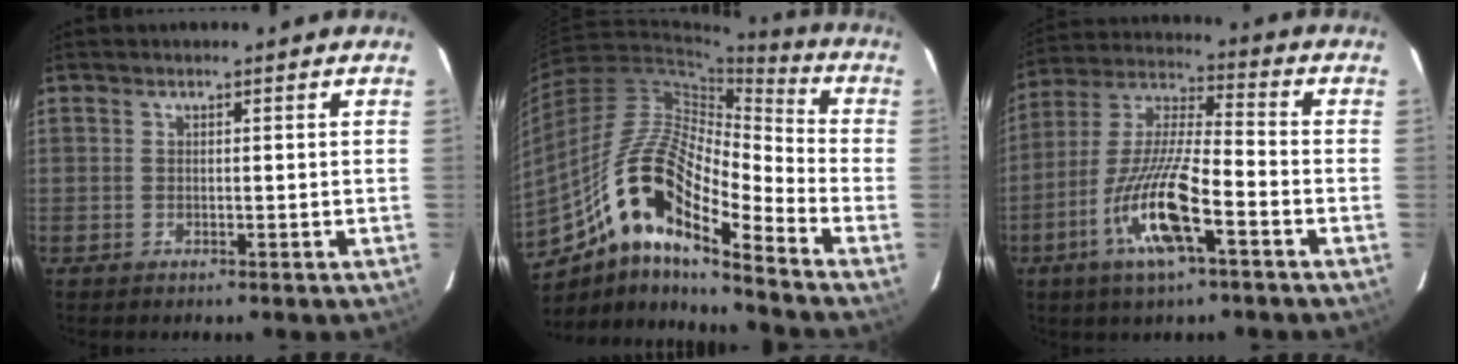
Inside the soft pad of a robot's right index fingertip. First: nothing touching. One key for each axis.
{"total": 16.5, "fx": -9.2, "fy": 3.8, "fz": 13.1, "tx": -0.252, "ty": 0.032, "tz": -0.156}
{"total": 14.2, "fx": -6.0, "fy": 2.2, "fz": 12.7, "tx": -0.261, "ty": -0.007, "tz": -0.112}